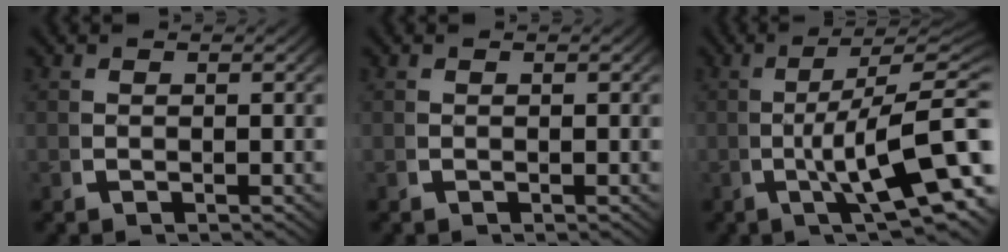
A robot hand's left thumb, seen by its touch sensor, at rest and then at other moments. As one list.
[{"total": 0.0}, {"total": 10.7, "force": [-1.2, 4.4, 9.7], "torque": [-0.153, -0.019, -0.013]}]